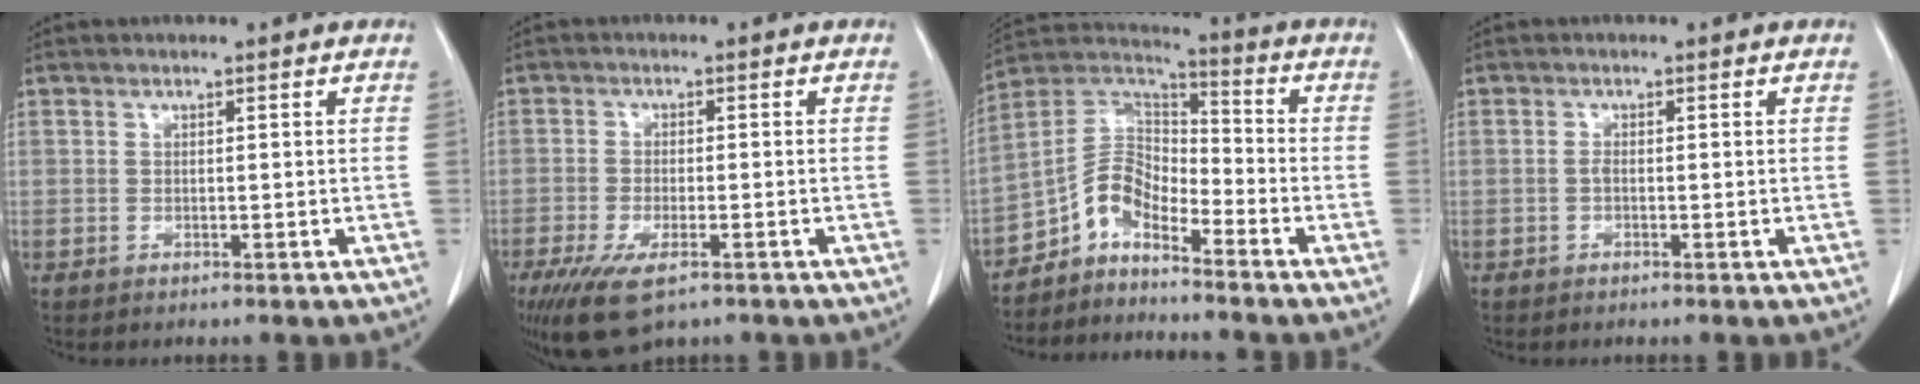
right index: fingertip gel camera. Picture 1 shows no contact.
{"total": 8.1, "force": [-5.0, 2.7, 5.8], "torque": [-0.107, -0.019, -0.082]}
{"total": 7.6, "force": [-5.8, 3.5, 3.5], "torque": [-0.066, 0.039, -0.118]}
{"total": 0.6, "force": [-0.2, 0.2, 0.5], "torque": [-0.012, 0.001, -0.006]}